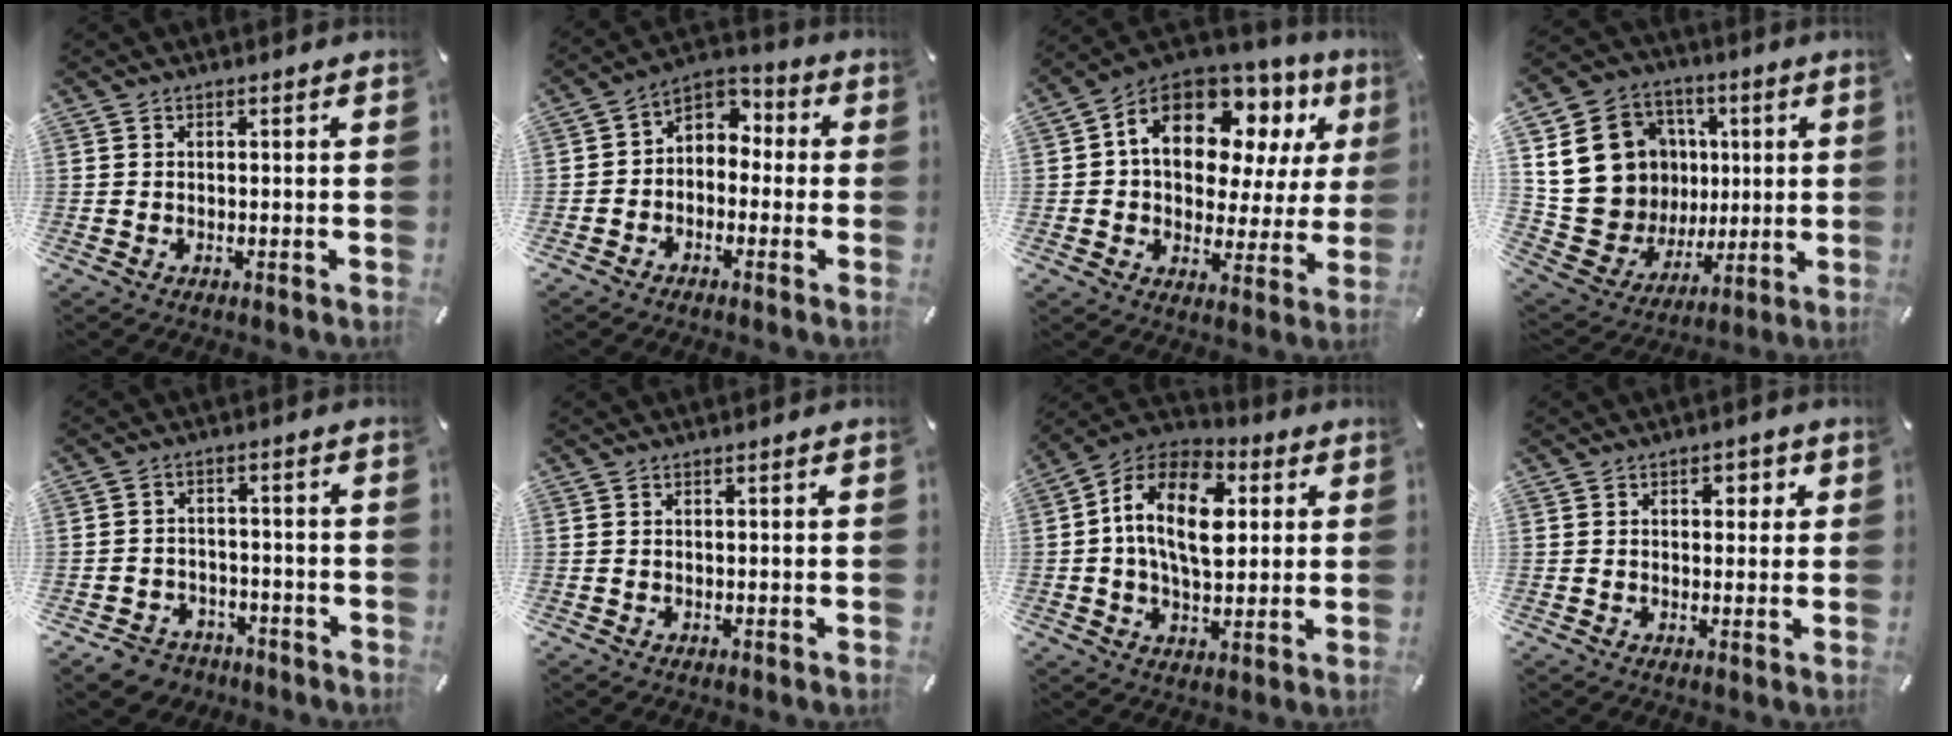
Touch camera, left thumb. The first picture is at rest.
{"total": 5.5, "force": [-1.2, 5.1, 1.6], "torque": [-0.023, 0.012, -0.025]}
{"total": 15.7, "force": [7.1, 10.4, 9.4], "torque": [-0.158, -0.040, 0.124]}
{"total": 19.5, "force": [4.5, 17.8, 6.7], "torque": [-0.118, -0.023, 0.123]}
{"total": 5.0, "force": [-3.4, 3.5, 0.9], "torque": [-0.025, 0.017, -0.068]}
{"total": 0.0}
{"total": 16.2, "force": [2.8, 10.5, 12.0], "torque": [-0.239, -0.002, 0.045]}
{"total": 4.6, "force": [1.3, 3.2, 3.0], "torque": [-0.019, -0.008, 0.007]}